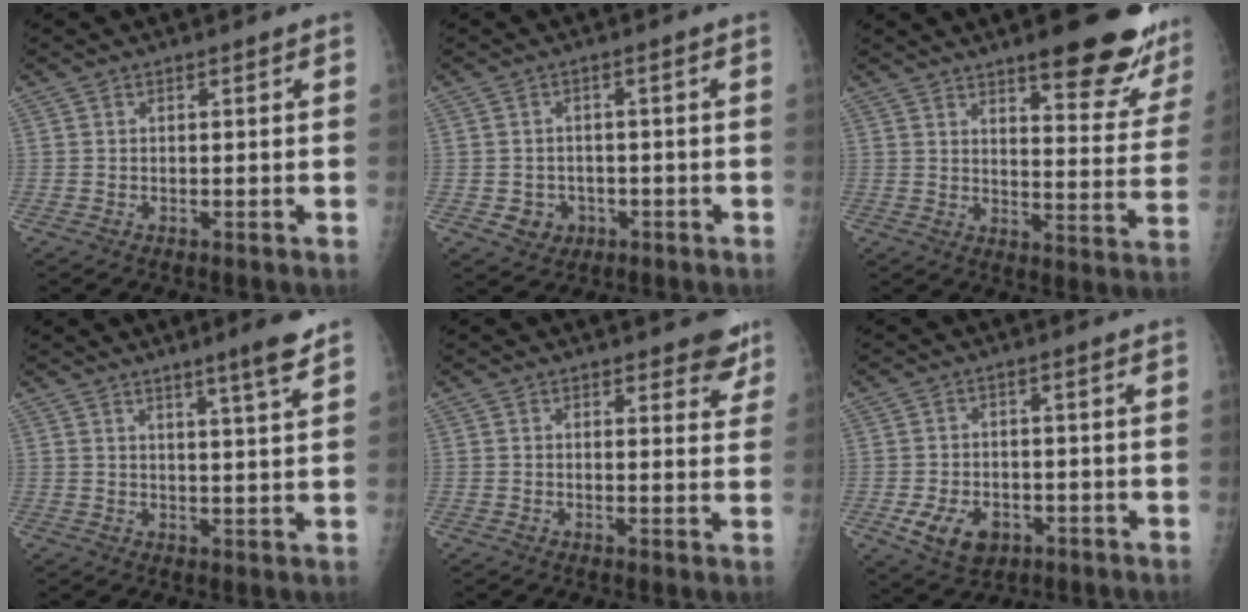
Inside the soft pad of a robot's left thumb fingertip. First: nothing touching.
{"total": 3.9, "force": [-1.3, 3.5, 1.2], "torque": [0.004, 0.009, -0.012]}
{"total": 18.4, "force": [13.0, 4.9, 12.1], "torque": [-0.114, -0.081, 0.163]}
{"total": 6.1, "force": [4.2, -0.4, 4.4], "torque": [-0.065, -0.029, 0.063]}
{"total": 4.8, "force": [3.7, 1.9, 2.3], "torque": [0.005, -0.020, 0.039]}
{"total": 7.6, "force": [-3.0, 5.2, 4.6], "torque": [-0.073, 0.011, -0.038]}